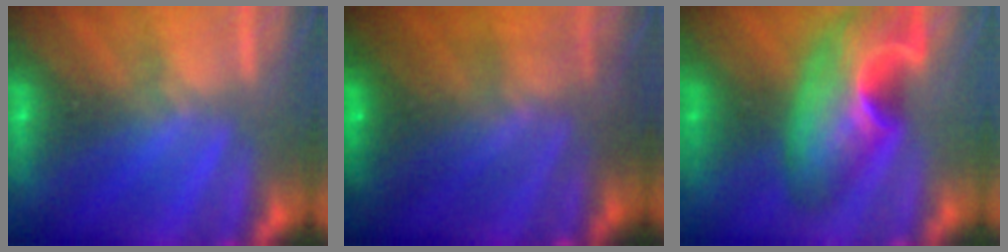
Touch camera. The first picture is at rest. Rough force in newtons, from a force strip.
{"total": 7.5}
{"total": 7.9}